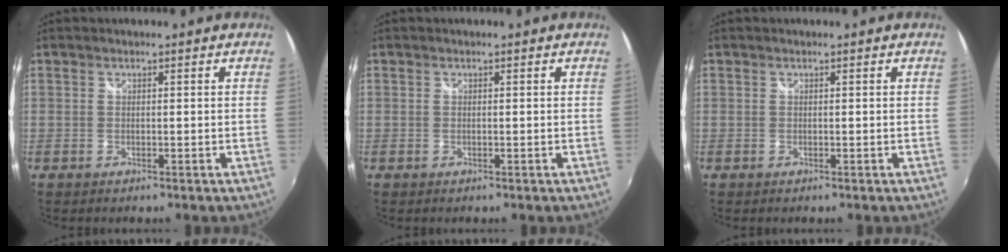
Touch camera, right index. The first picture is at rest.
{"total": 0.0}
{"total": 0.0}